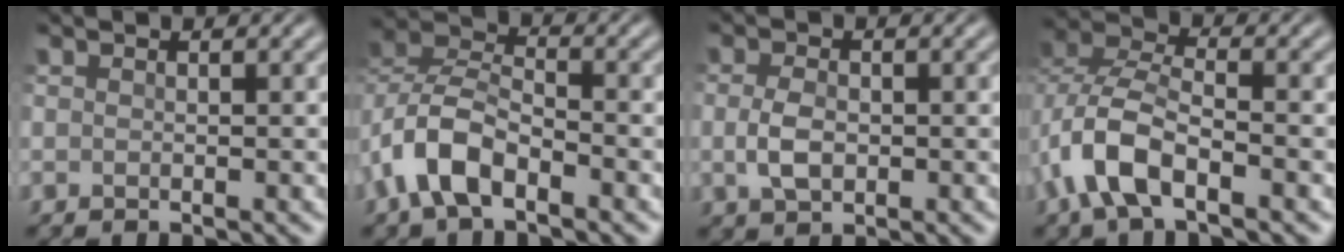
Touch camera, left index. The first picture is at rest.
{"total": 5.6, "force": [-2.8, 3.1, 3.8], "torque": [-0.072, 0.011, -0.066]}
{"total": 2.4, "force": [0.1, 1.6, 1.8], "torque": [-0.042, 0.002, 0.001]}
{"total": 6.1, "force": [-2.5, 3.2, 4.7], "torque": [-0.097, 0.006, -0.058]}